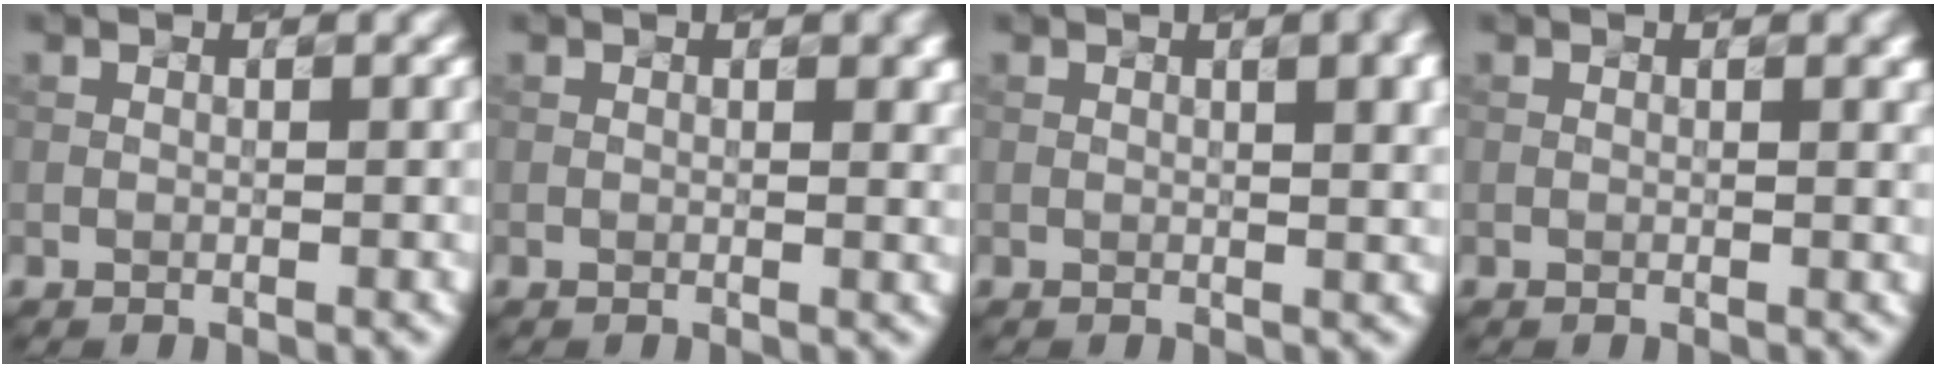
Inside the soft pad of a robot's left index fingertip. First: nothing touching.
{"total": 1.8, "force": [0.7, 0.7, 1.5], "torque": [-0.012, 0.002, 0.013]}
{"total": 5.4, "force": [1.7, 2.2, 4.6], "torque": [-0.031, 0.021, 0.018]}
{"total": 1.6, "force": [0.7, 0.6, 1.3], "torque": [-0.008, 0.003, 0.007]}